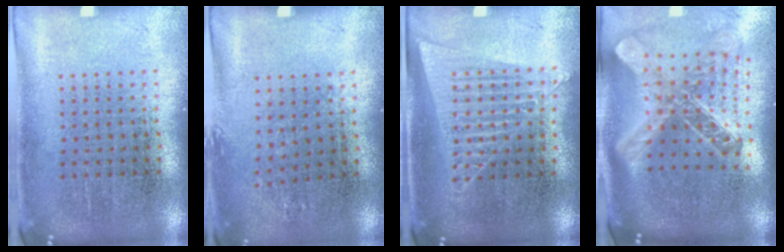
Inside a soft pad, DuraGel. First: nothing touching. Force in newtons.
{"total": 0.8, "press": 0.7, "slide": 0.5}
{"total": 1.4, "press": 1.3, "slide": 0.4}
{"total": 2.7, "press": 2.0, "slide": 1.9}